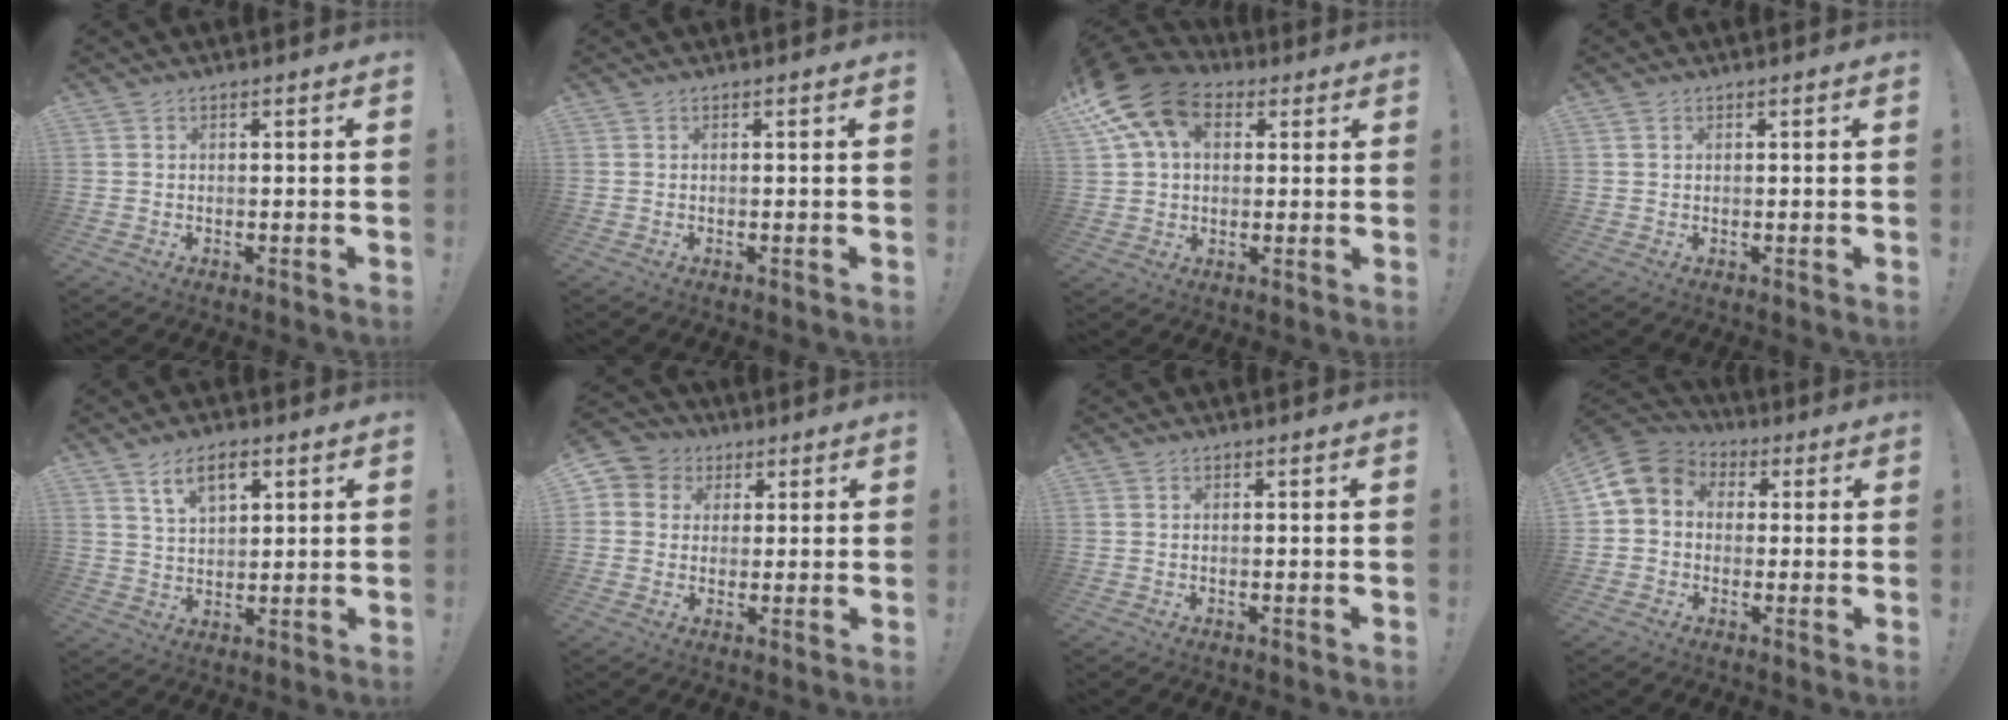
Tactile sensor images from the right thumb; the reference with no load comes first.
{"total": 0.0}
{"total": 17.0, "force": [7.0, 11.4, 10.4], "torque": [-0.186, -0.017, 0.131]}
{"total": 0.7, "force": [0.4, 0.5, 0.2], "torque": [0.004, -0.002, 0.007]}
{"total": 8.2, "force": [4.5, 4.1, 5.6], "torque": [-0.087, -0.010, 0.080]}
{"total": 6.7, "force": [1.3, 6.3, 1.8], "torque": [-0.026, 0.001, 0.030]}
{"total": 0.0}
{"total": 8.7, "force": [1.2, 7.3, 4.4], "torque": [-0.072, 0.003, 0.030]}